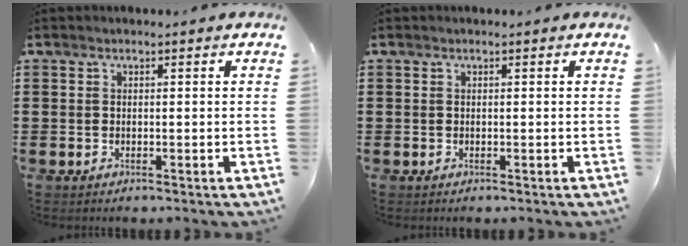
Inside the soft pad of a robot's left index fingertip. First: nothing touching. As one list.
[{"total": 0.0}]